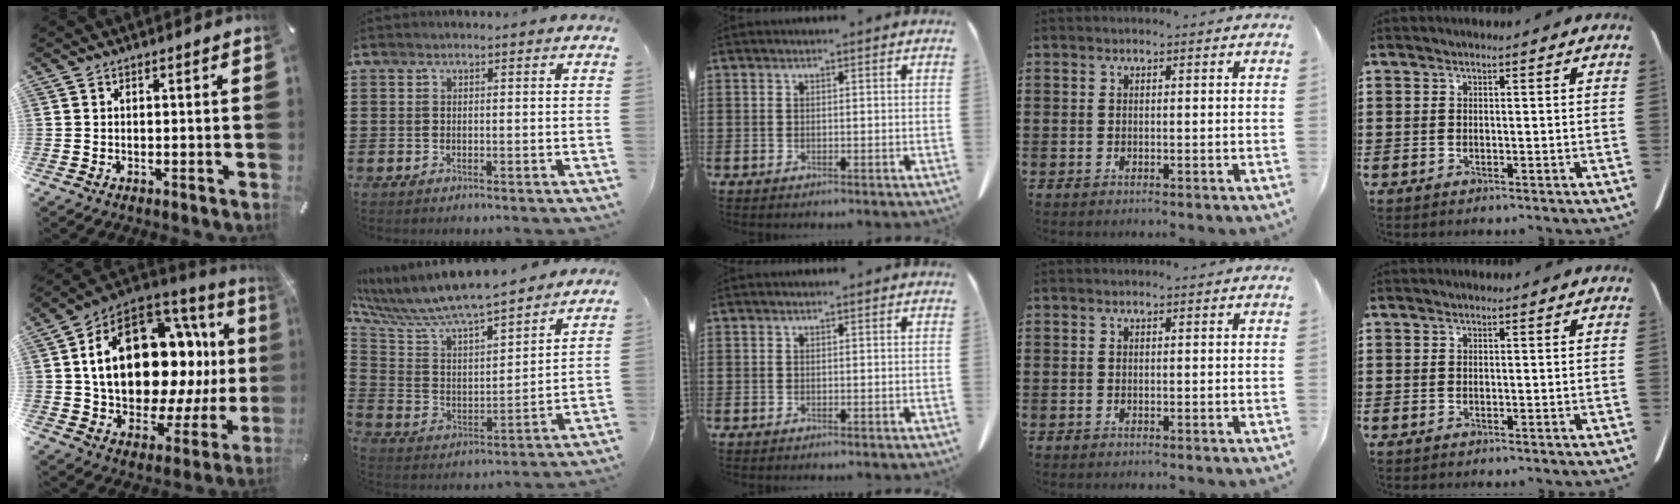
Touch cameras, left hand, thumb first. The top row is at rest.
{"thumb": {"total": 26.1, "force": [6.3, 15.1, 20.3], "torque": [-0.352, -0.049, 0.114]}, "index": {"total": 7.9, "force": [7.3, 0.7, 2.9], "torque": [-0.091, -0.061, 0.120]}}